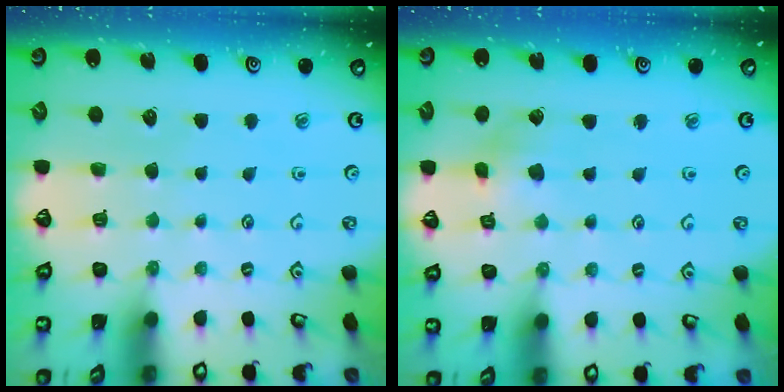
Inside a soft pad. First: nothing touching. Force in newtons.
{"total": 3.3, "press": 3.2, "slide": 0.4}